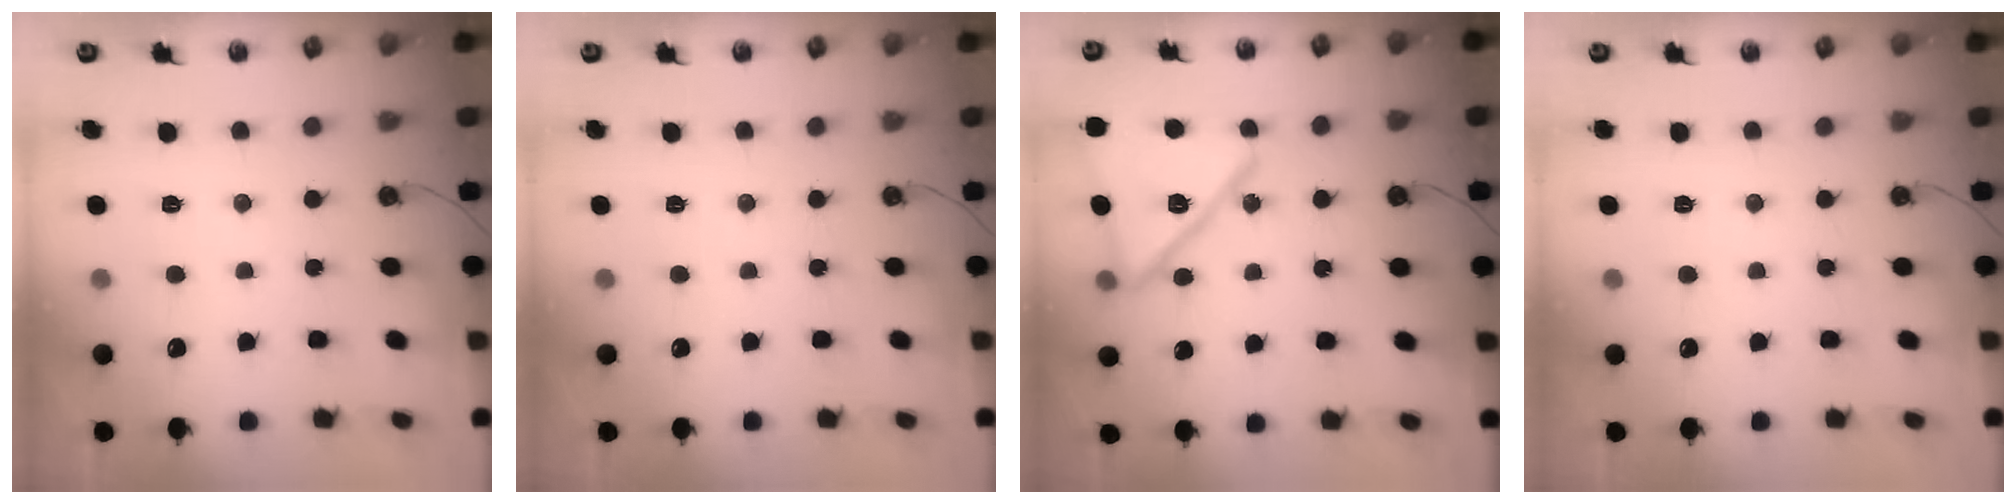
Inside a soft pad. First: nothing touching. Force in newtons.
{"total": 0.0}
{"total": 17.8, "press": 17.8, "slide": 0.5}
{"total": 0.0}